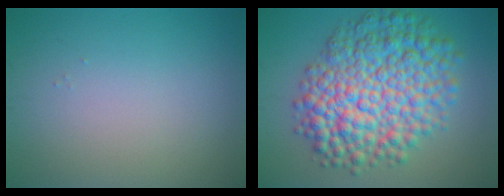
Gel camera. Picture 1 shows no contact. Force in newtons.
{"total": 10.9, "press": 10.9, "slide": 0.2}